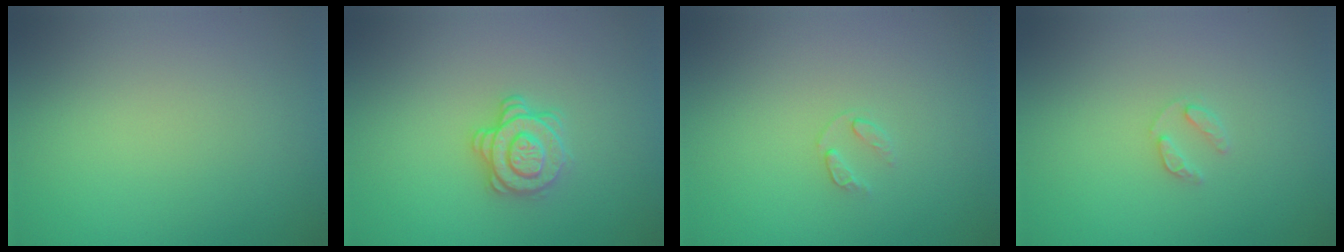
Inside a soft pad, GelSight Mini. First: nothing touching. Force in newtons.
{"total": 2.9, "press": 2.5, "slide": 1.4}
{"total": 0.8, "press": 0.5, "slide": 0.6}
{"total": 1.1, "press": 1.1, "slide": 0.2}